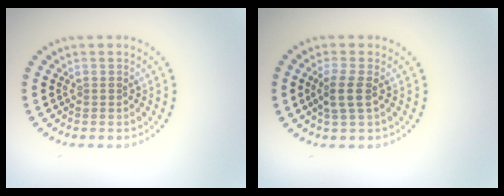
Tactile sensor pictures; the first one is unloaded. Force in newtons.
{"total": 2.3, "press": 2.1, "slide": 0.9}